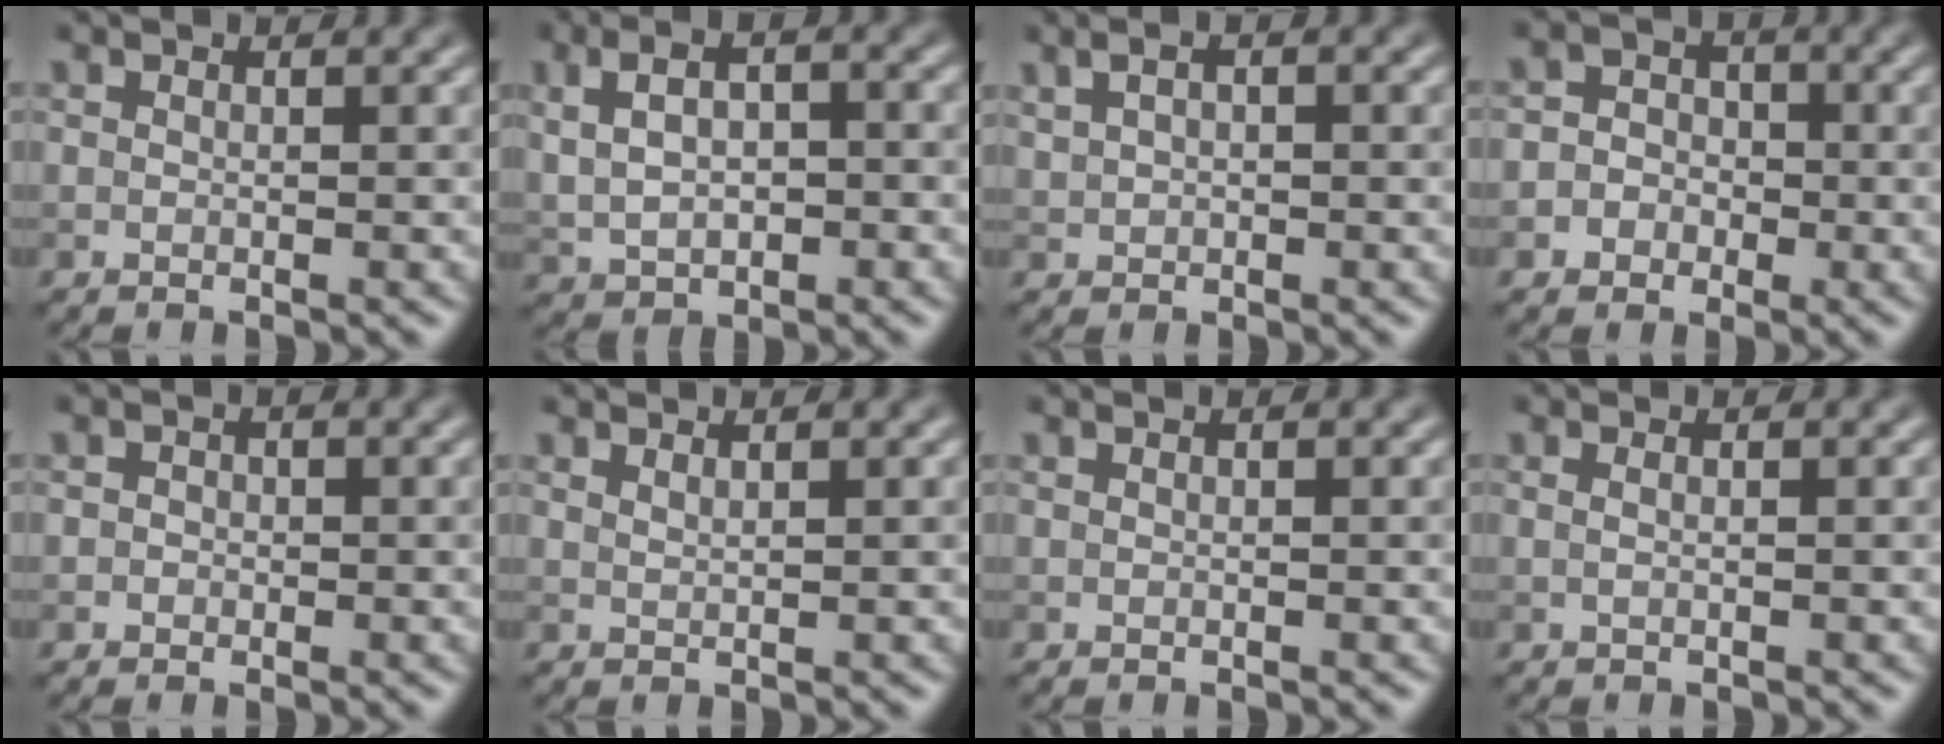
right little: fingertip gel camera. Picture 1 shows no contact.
{"total": 4.7, "force": [0.8, 2.8, 3.8], "torque": [-0.076, 0.012, 0.026]}
{"total": 2.1, "force": [1.1, 1.1, 1.4], "torque": [-0.028, 0.011, 0.017]}
{"total": 3.5, "force": [-0.8, 3.2, 1.0], "torque": [0.019, 0.018, -0.035]}
{"total": 0.8, "force": [0.0, 0.7, 0.2], "torque": [0.008, 0.002, -0.008]}
{"total": 0.7, "force": [0.7, -0.2, 0.2], "torque": [-0.005, 0.001, 0.015]}
{"total": 0.0}
{"total": 0.6, "force": [0.3, 0.0, 0.4], "torque": [-0.007, -0.007, 0.005]}